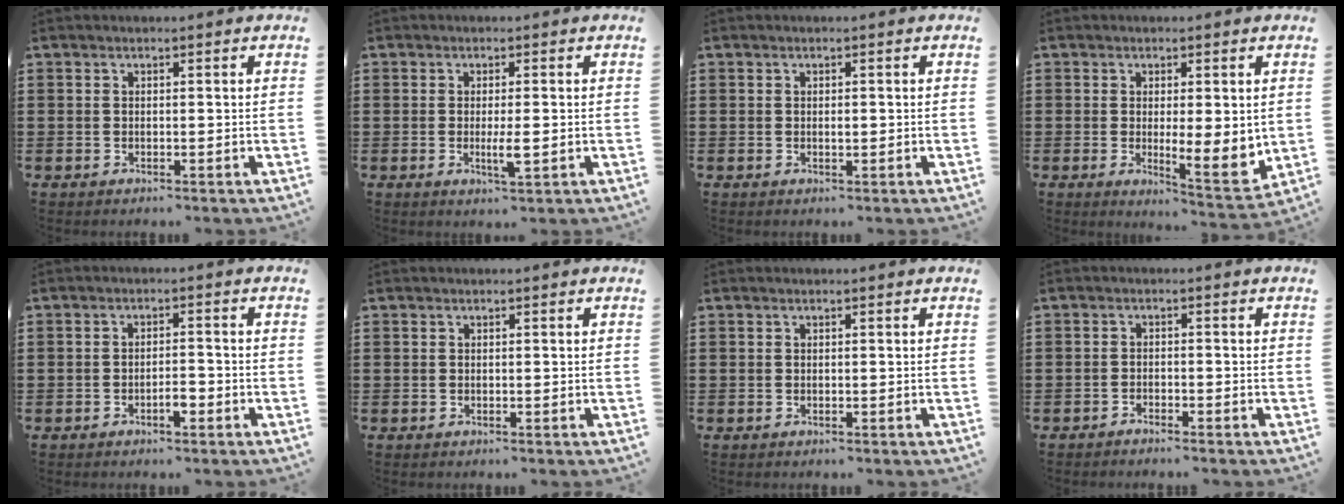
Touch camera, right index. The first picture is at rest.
{"total": 3.4, "force": [-0.6, 0.5, 3.3], "torque": [-0.064, -0.007, -0.013]}
{"total": 0.8, "force": [0.0, 0.3, 0.7], "torque": [-0.015, 0.000, 0.000]}
{"total": 6.0, "force": [0.5, 2.0, 5.6], "torque": [-0.077, -0.013, 0.009]}
{"total": 2.5, "force": [-1.3, 0.8, 2.0], "torque": [-0.036, 0.004, -0.024]}
{"total": 0.0}
{"total": 0.0}
{"total": 1.4, "force": [-1.4, 0.0, 0.0], "torque": [-0.004, 0.004, -0.029]}